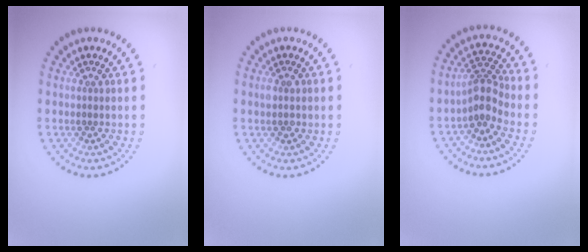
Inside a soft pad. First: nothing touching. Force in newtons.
{"total": 1.1, "press": 1.1, "slide": 0.2}
{"total": 2.7, "press": 2.0, "slide": 1.8}